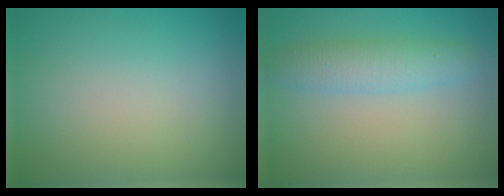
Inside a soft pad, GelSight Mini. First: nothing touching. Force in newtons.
{"total": 3.3, "press": 3.3, "slide": 0.1}